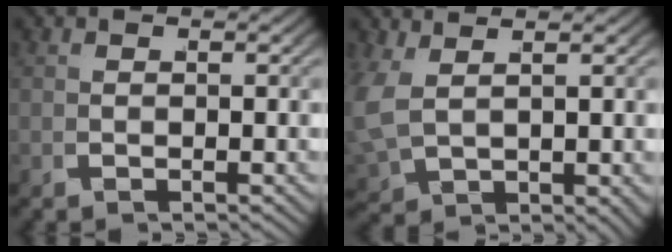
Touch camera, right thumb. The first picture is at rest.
{"total": 4.8, "force": [1.5, 3.4, 3.1], "torque": [-0.090, -0.024, 0.048]}